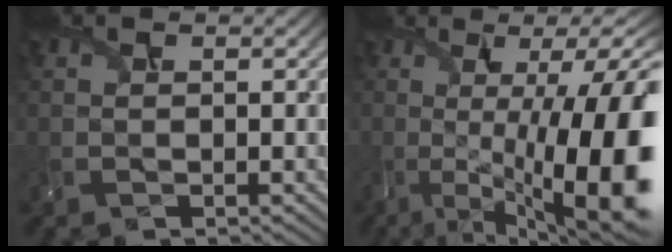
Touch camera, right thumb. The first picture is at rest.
{"total": 17.9, "force": [-2.8, 5.8, 16.8], "torque": [-0.229, 0.001, -0.028]}